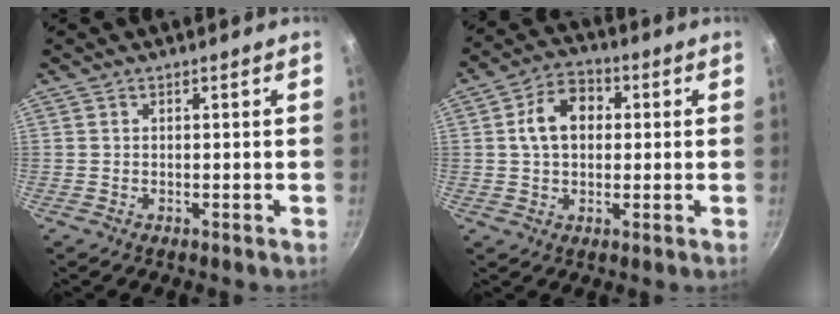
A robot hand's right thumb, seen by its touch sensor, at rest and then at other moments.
{"total": 9.1, "force": [1.3, 6.6, 6.1], "torque": [-0.075, 0.018, 0.010]}